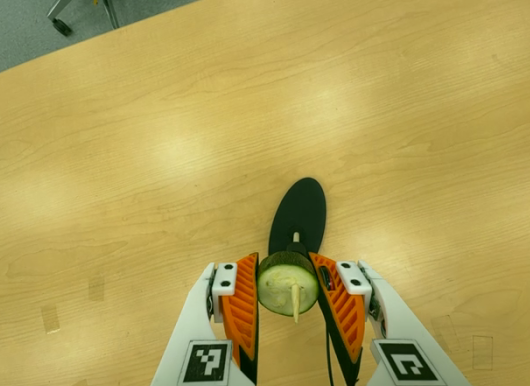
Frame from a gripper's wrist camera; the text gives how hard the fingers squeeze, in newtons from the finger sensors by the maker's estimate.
{"total": 9.4, "left": 8.4, "right": 10.3}